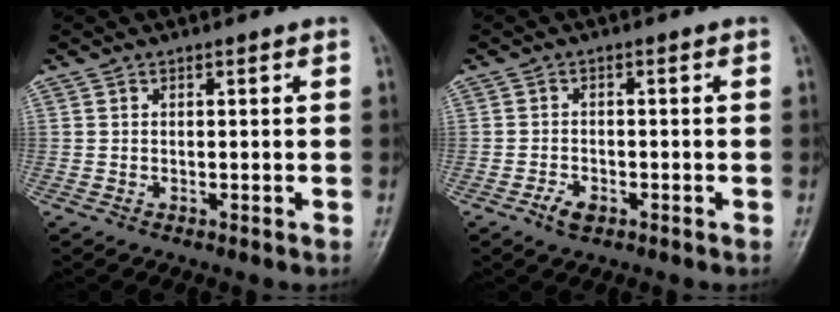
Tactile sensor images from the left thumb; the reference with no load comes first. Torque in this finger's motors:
{"motor_torque": [-0.01, 0.05, 0.09, -0.02, 0.00]}